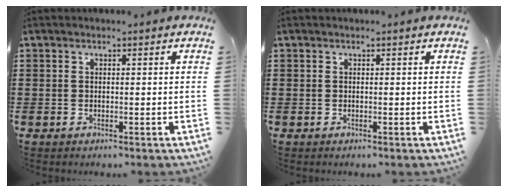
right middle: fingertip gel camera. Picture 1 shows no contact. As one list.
[{"total": 0.0}]